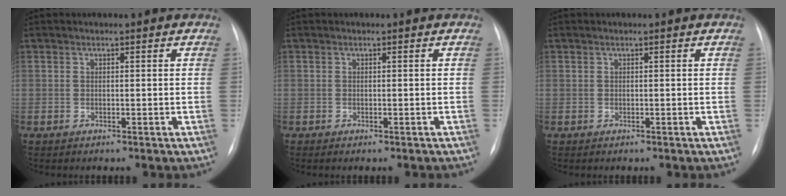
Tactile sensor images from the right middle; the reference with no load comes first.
{"total": 1.5, "force": [-1.2, 0.3, 0.7], "torque": [-0.008, -0.002, -0.014]}
{"total": 0.0}